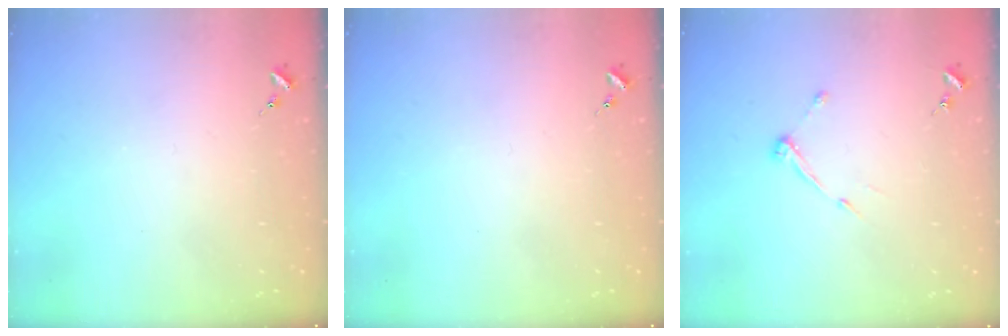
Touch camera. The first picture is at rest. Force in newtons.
{"total": 0.0}
{"total": 6.2, "press": 6.2, "slide": 0.5}